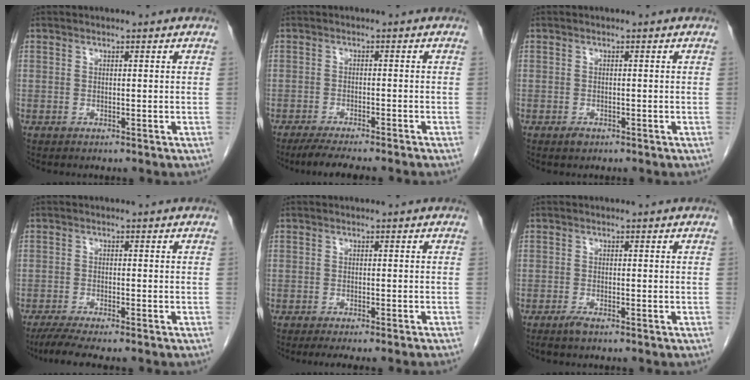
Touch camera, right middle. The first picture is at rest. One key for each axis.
{"total": 7.4, "fx": -6.3, "fy": 0.1, "fz": 3.9, "tx": -0.051, "ty": -0.016, "tz": -0.097}
{"total": 0.9, "fx": -0.6, "fy": 0.5, "fz": 0.5, "tx": -0.009, "ty": 0.000, "tz": -0.006}
{"total": 5.4, "fx": -4.4, "fy": -0.2, "fz": 3.1, "tx": -0.053, "ty": -0.016, "tz": -0.074}
{"total": 6.7, "fx": -5.9, "fy": -0.3, "fz": 3.2, "tx": -0.024, "ty": -0.012, "tz": -0.077}
{"total": 1.3, "fx": -1.0, "fy": 0.0, "fz": 0.8, "tx": -0.021, "ty": -0.004, "tz": -0.020}